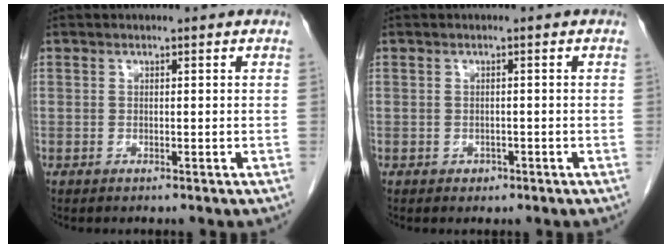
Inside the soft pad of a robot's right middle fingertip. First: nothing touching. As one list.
[{"total": 1.0, "force": [-0.5, 0.8, 0.3], "torque": [-0.005, 0.002, -0.006]}]